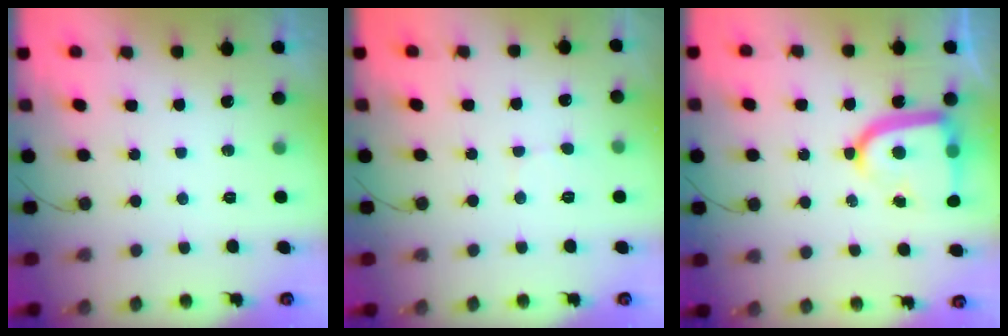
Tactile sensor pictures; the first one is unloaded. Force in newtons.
{"total": 4.3, "press": 4.3, "slide": 0.4}
{"total": 14.9, "press": 14.8, "slide": 1.6}